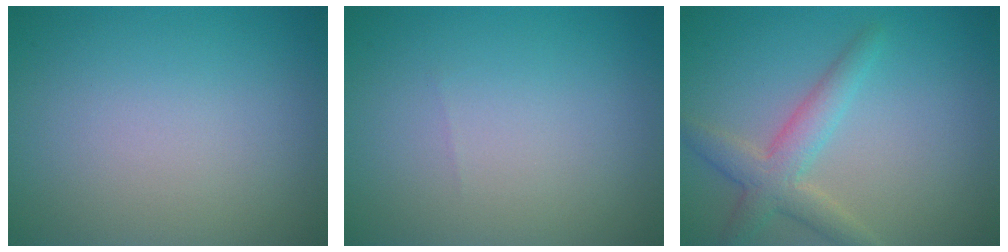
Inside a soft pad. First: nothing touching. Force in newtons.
{"total": 0.0}
{"total": 3.5, "press": 3.5, "slide": 0.2}